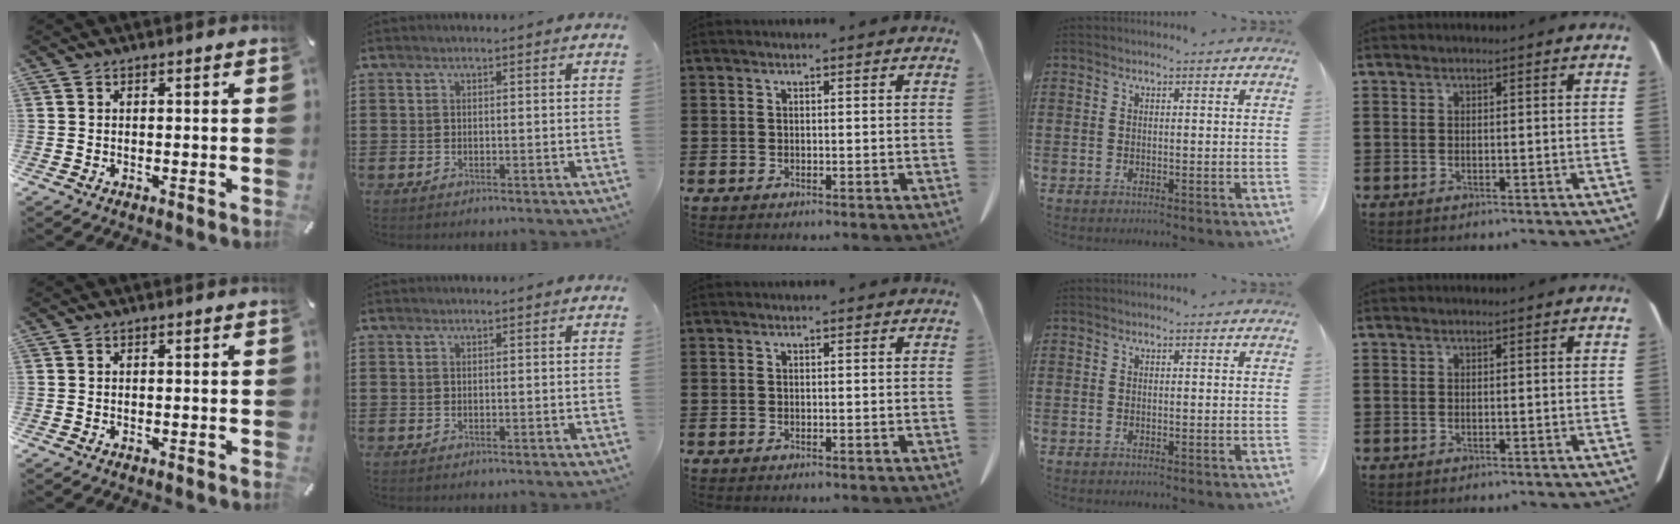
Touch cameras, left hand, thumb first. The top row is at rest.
{}